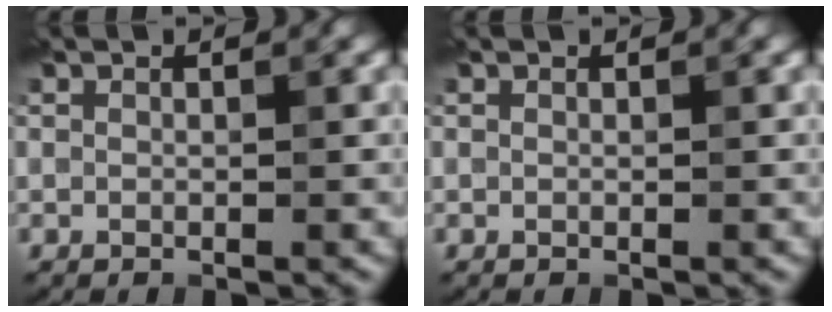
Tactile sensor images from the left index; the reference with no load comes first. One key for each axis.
{"total": 0.0}